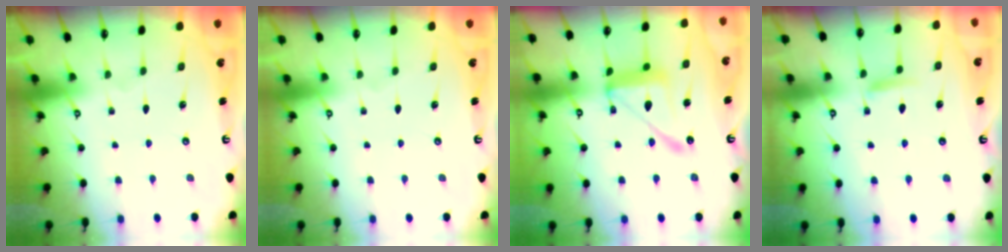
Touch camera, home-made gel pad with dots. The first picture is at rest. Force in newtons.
{"total": 0.0}
{"total": 14.1, "press": 14.1, "slide": 1.0}
{"total": 7.2, "press": 7.1, "slide": 1.0}